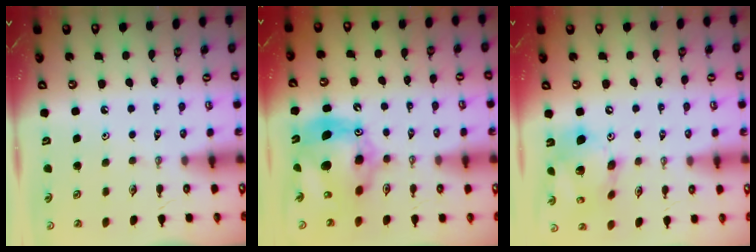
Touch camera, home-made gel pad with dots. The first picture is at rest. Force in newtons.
{"total": 15.7, "press": 15.6, "slide": 1.5}
{"total": 16.0, "press": 15.7, "slide": 3.1}